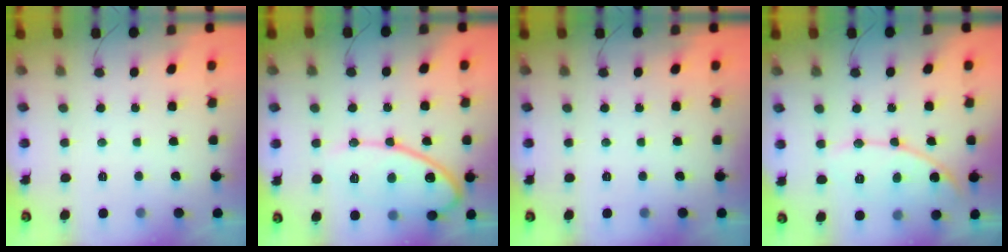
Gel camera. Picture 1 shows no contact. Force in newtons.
{"total": 13.2, "press": 13.2, "slide": 1.2}
{"total": 0.0}
{"total": 10.5, "press": 10.5, "slide": 0.8}